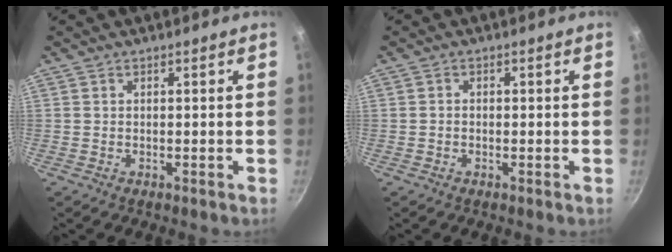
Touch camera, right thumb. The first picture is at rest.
{"total": 0.7, "force": [-0.2, 0.6, 0.4], "torque": [-0.008, 0.004, -0.004]}